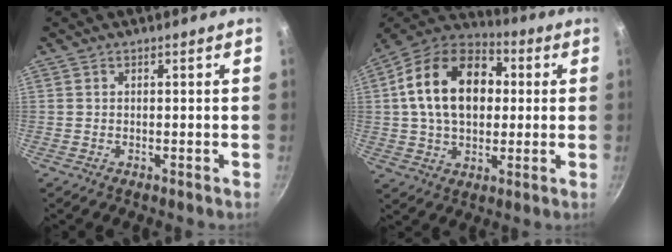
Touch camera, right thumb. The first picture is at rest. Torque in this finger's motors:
{"motor_torque": [0.52, 3.72, 1.65, -0.38, 0.20]}